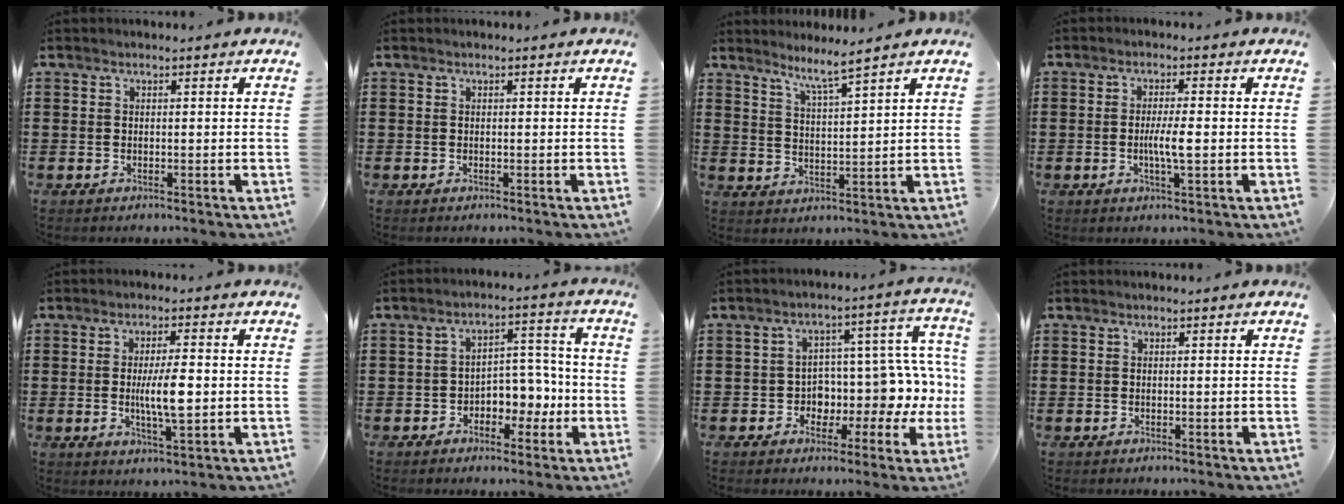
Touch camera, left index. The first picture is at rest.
{"total": 0.0}
{"total": 4.2, "force": [3.7, -0.9, 1.7], "torque": [-0.048, -0.020, 0.063]}
{"total": 3.9, "force": [-0.5, 0.4, 3.9], "torque": [-0.075, -0.005, -0.012]}
{"total": 6.6, "force": [-0.3, 1.7, 6.4], "torque": [-0.120, -0.006, -0.013]}
{"total": 5.1, "force": [-2.1, 3.7, 2.9], "torque": [-0.051, 0.006, -0.046]}
{"total": 6.7, "force": [1.7, 5.4, 3.6], "torque": [-0.074, -0.047, 0.029]}
{"total": 0.0}